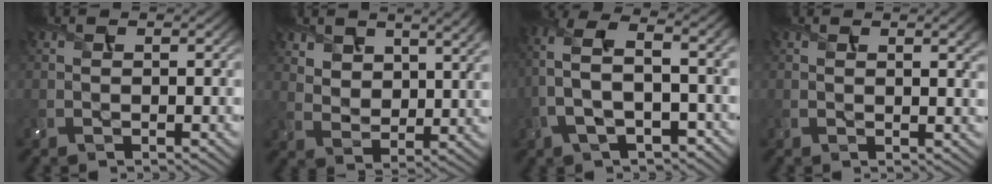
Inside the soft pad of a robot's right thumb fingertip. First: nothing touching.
{"total": 6.7, "force": [4.5, 3.6, 3.3], "torque": [-0.080, -0.007, 0.083]}
{"total": 9.2, "force": [-0.8, 5.1, 7.6], "torque": [-0.187, 0.008, -0.021]}
{"total": 2.3, "force": [1.2, 0.5, 1.9], "torque": [-0.030, -0.002, 0.021]}